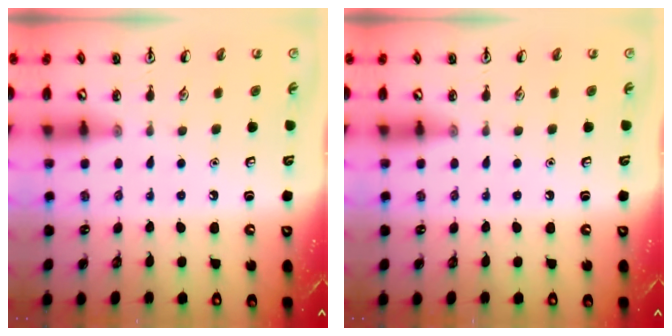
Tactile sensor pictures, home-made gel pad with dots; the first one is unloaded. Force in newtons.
{"total": 0.0}